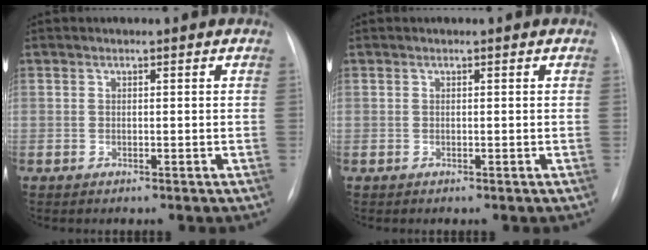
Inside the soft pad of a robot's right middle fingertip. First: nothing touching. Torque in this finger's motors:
{"motor_torque": [0.17, -0.12, 0.02, 0.02]}